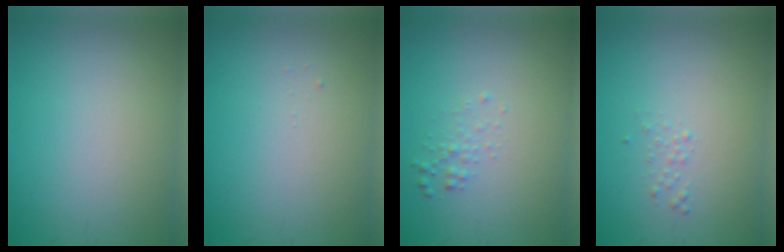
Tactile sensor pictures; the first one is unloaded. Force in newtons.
{"total": 0.0}
{"total": 0.9, "press": 0.9, "slide": 0.1}
{"total": 0.6, "press": 0.6, "slide": 0.0}